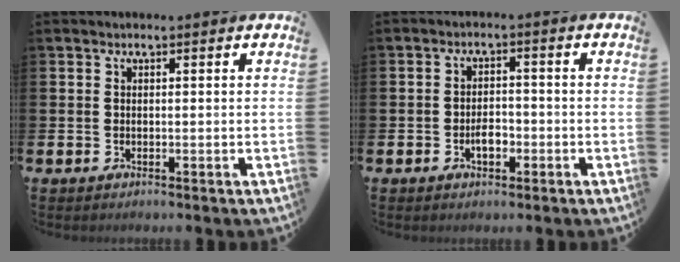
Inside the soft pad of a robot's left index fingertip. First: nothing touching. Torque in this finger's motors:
{"motor_torque": [0.10, 0.24, 0.10, 0.03]}